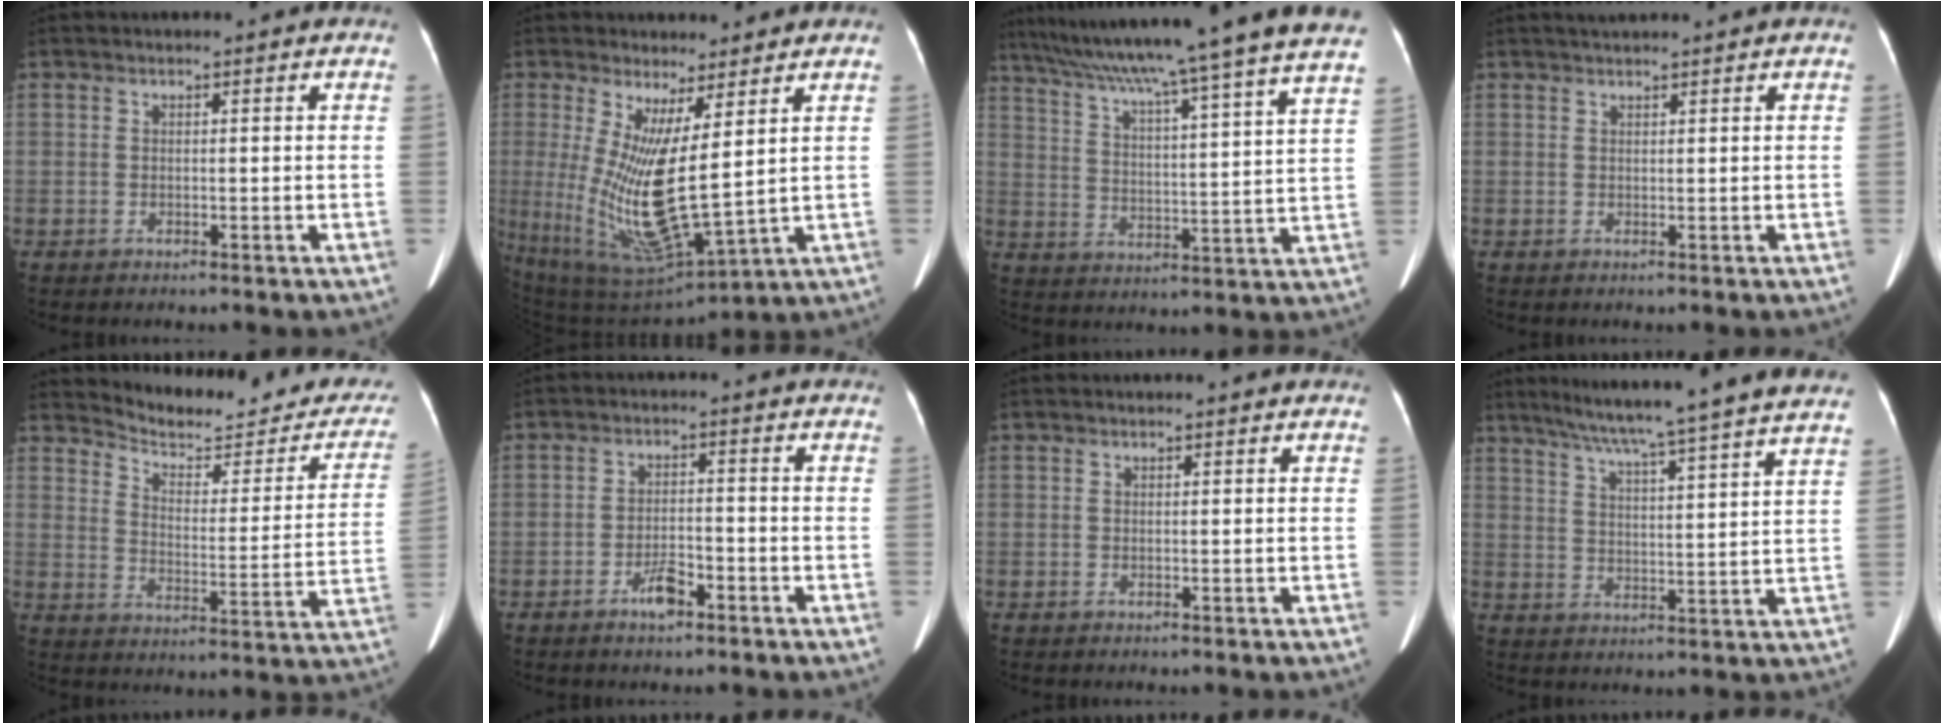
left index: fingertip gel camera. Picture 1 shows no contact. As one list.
[{"total": 12.5, "force": [2.0, 2.1, 12.1], "torque": [-0.250, -0.032, 0.051]}, {"total": 27.1, "force": [23.5, -2.1, 13.4], "torque": [-0.225, -0.036, 0.316]}, {"total": 1.8, "force": [1.5, -0.3, 0.8], "torque": [-0.011, 0.017, 0.033]}, {"total": 20.3, "force": [19.1, 4.4, 5.3], "torque": [-0.052, -0.066, 0.229]}, {"total": 3.5, "force": [-2.4, 1.1, 2.3], "torque": [-0.044, 0.003, -0.043]}, {"total": 0.0}, {"total": 23.6, "force": [20.8, -1.7, 11.0], "torque": [-0.180, -0.026, 0.270]}]